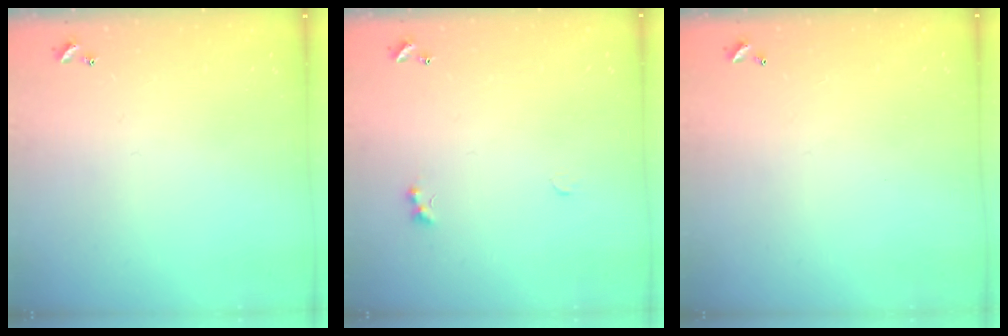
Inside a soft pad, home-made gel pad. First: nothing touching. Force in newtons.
{"total": 1.8, "press": 1.7, "slide": 0.4}
{"total": 2.9, "press": 2.9, "slide": 0.1}